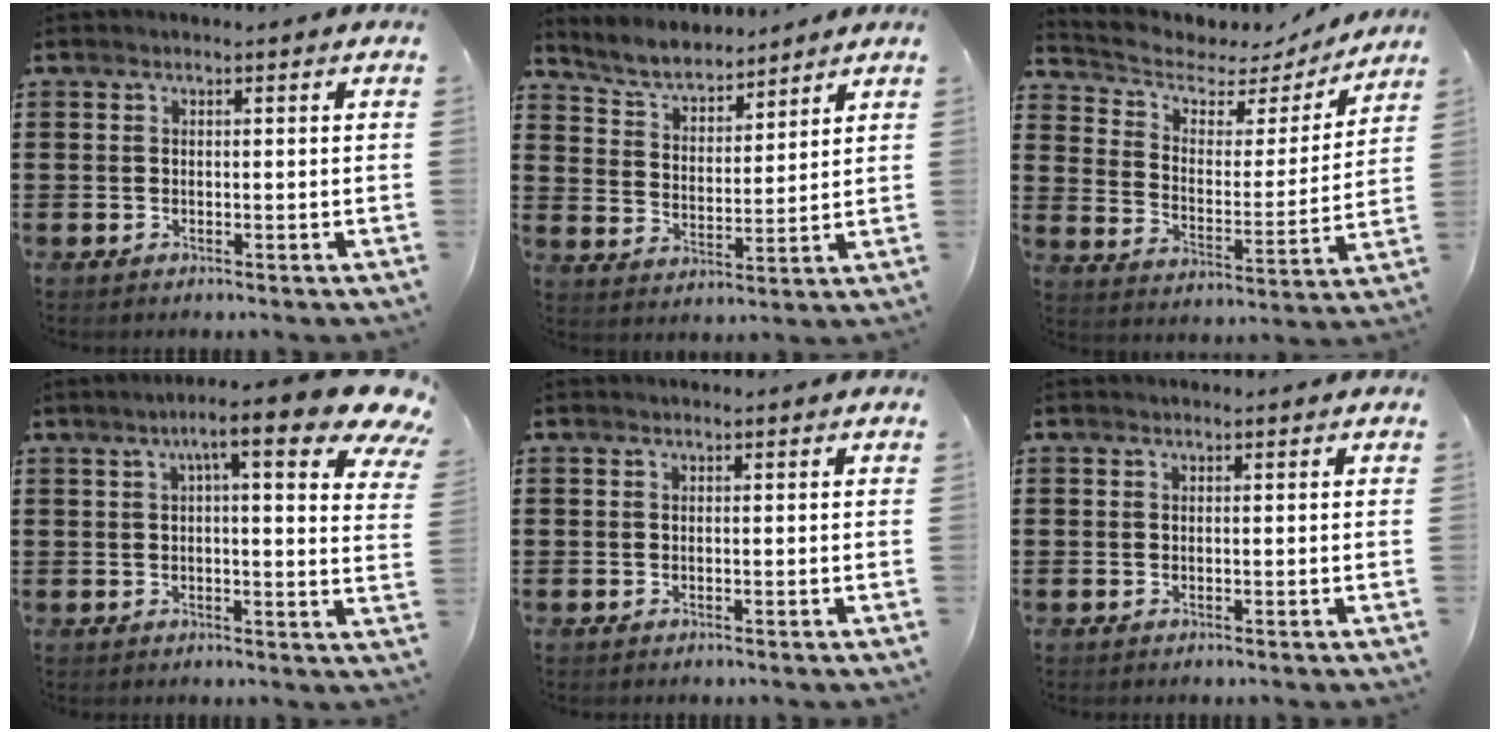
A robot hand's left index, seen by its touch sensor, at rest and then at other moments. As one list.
[{"total": 5.3, "force": [5.1, 0.9, 1.2], "torque": [-0.045, -0.022, 0.090]}, {"total": 4.4, "force": [3.4, 2.3, 1.4], "torque": [-0.055, -0.022, 0.050]}, {"total": 10.1, "force": [6.0, 1.4, 8.0], "torque": [-0.137, -0.018, 0.095]}, {"total": 0.0}, {"total": 0.0}]